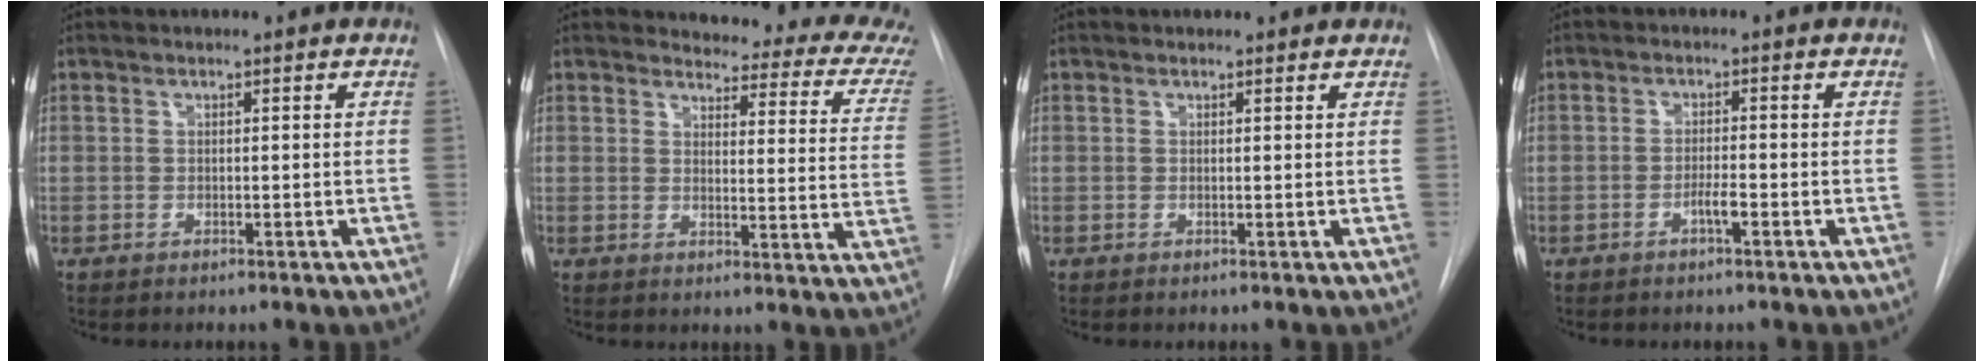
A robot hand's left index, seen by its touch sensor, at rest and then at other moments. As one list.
[{"total": 14.3, "force": [13.8, 1.5, 3.4], "torque": [-0.017, -0.093, 0.124]}, {"total": 2.0, "force": [1.8, 0.8, 0.4], "torque": [-0.008, 0.010, 0.015]}, {"total": 2.0, "force": [-1.1, 0.1, 1.6], "torque": [-0.029, 0.000, -0.021]}]